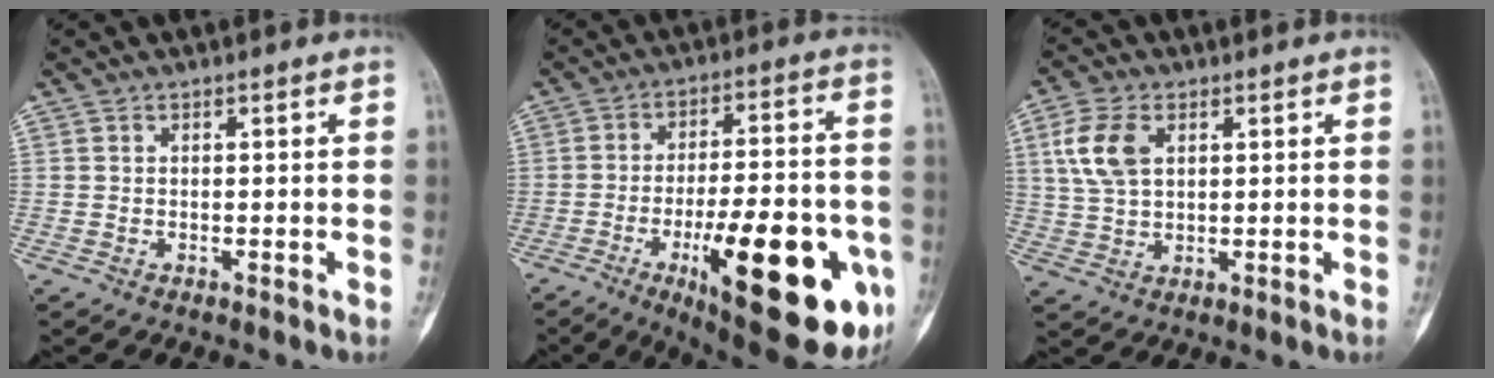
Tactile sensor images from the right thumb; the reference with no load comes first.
{"total": 27.9, "force": [-9.5, 9.4, 24.5], "torque": [-0.297, 0.015, -0.120]}
{"total": 8.2, "force": [2.6, 5.0, 5.9], "torque": [-0.122, 0.002, 0.053]}